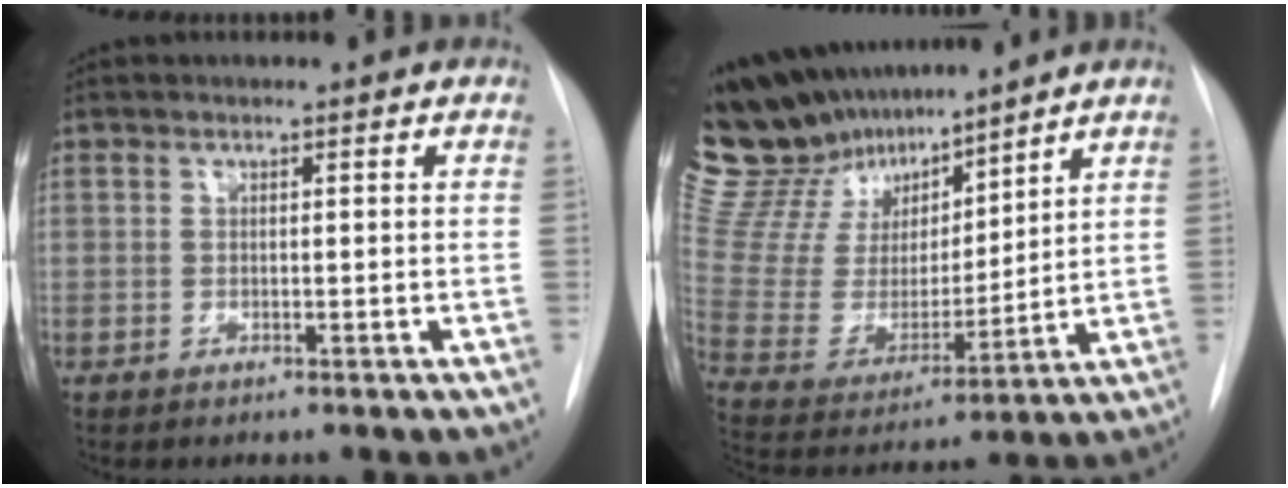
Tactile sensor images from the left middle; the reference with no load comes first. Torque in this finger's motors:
{"motor_torque": [1.11, -1.03, 1.05, 0.01]}